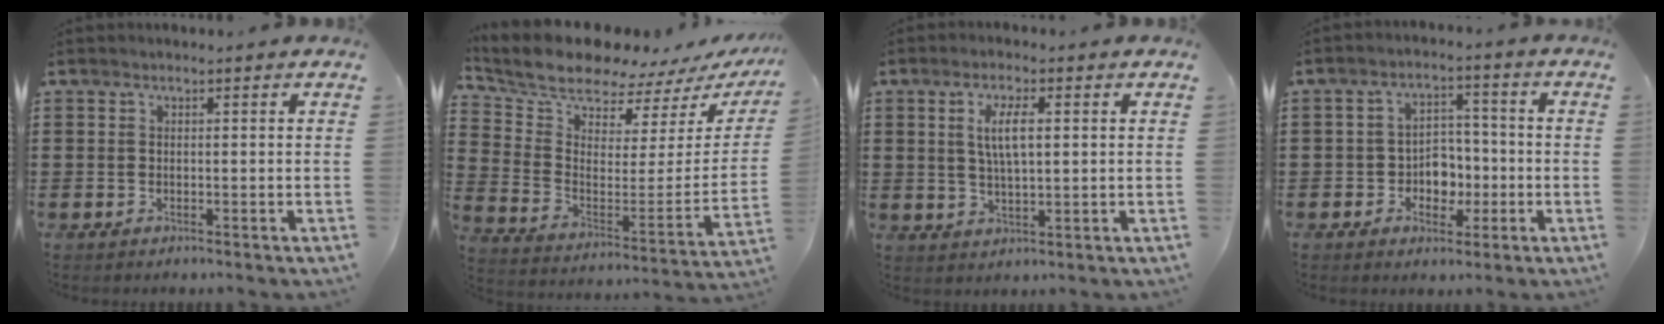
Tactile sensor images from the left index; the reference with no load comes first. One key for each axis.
{"total": 8.9, "fx": 8.3, "fy": 2.4, "fz": 2.4, "tx": -0.091, "ty": -0.067, "tz": 0.143}
{"total": 5.1, "fx": 1.3, "fy": 1.7, "fz": 4.7, "tx": -0.097, "ty": 0.008, "tz": 0.020}
{"total": 4.7, "fx": -1.3, "fy": 3.9, "fz": 2.1, "tx": -0.044, "ty": 0.008, "tz": -0.029}